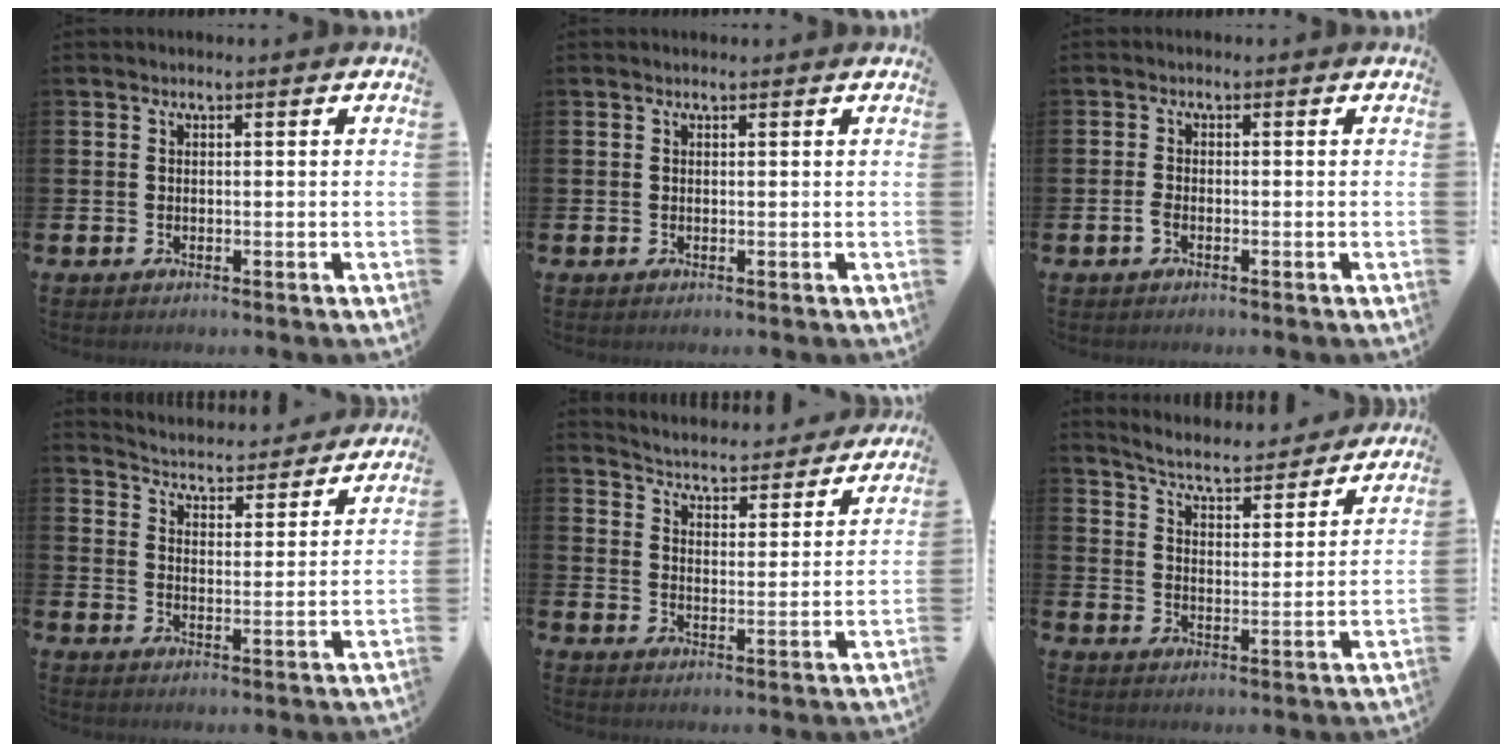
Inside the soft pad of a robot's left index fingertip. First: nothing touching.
{"total": 0.0}
{"total": 1.4, "force": [-0.8, 0.5, 1.0], "torque": [-0.022, 0.002, -0.016]}
{"total": 4.4, "force": [4.4, 0.7, 0.1], "torque": [-0.018, -0.044, 0.069]}
{"total": 4.5, "force": [4.5, 0.6, 0.3], "torque": [-0.022, -0.046, 0.069]}
{"total": 5.7, "force": [5.5, 0.7, 1.1], "torque": [-0.047, -0.047, 0.090]}